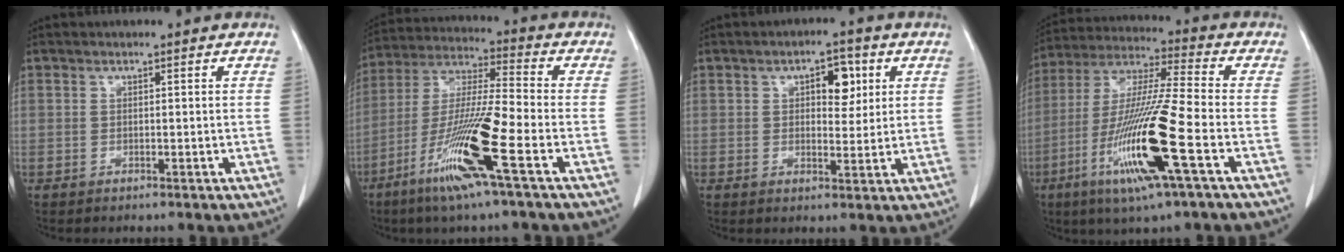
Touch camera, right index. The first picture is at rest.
{"total": 14.9, "force": [-6.8, -0.4, 13.3], "torque": [-0.271, -0.022, -0.131]}
{"total": 5.2, "force": [1.8, 2.6, 4.1], "torque": [-0.053, 0.010, 0.026]}
{"total": 17.3, "force": [-6.2, -0.2, 16.2], "torque": [-0.334, -0.022, -0.121]}